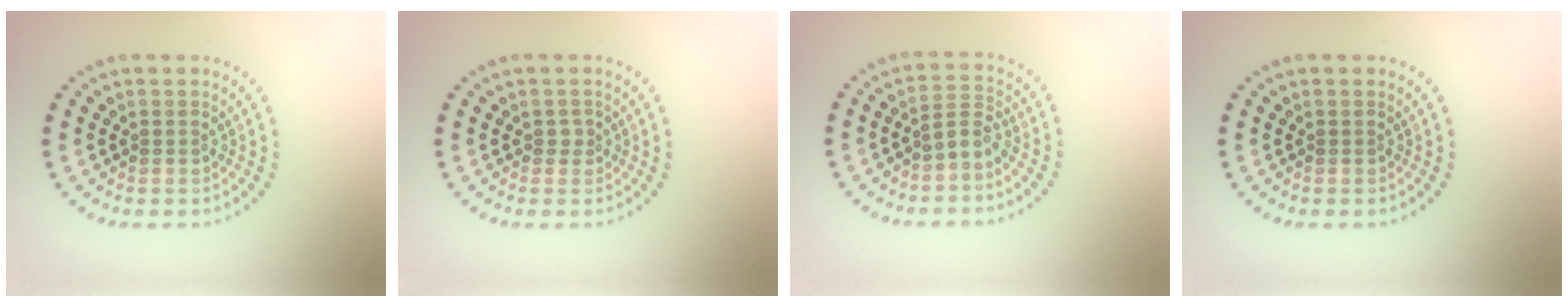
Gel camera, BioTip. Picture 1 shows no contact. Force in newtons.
{"total": 0.9, "press": 0.6, "slide": 0.7}
{"total": 1.9, "press": 1.4, "slide": 1.3}
{"total": 0.0}